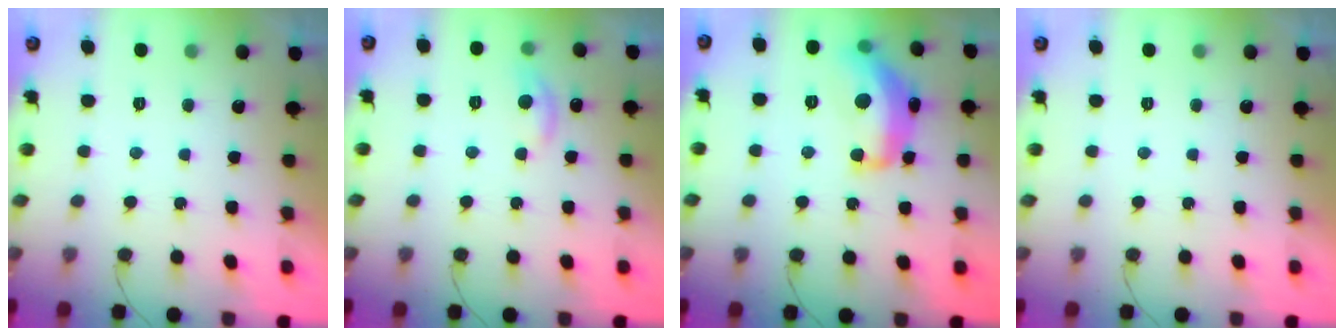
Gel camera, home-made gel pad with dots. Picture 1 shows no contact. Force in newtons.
{"total": 6.1, "press": 6.1, "slide": 0.6}
{"total": 16.6, "press": 16.6, "slide": 0.5}
{"total": 0.0}